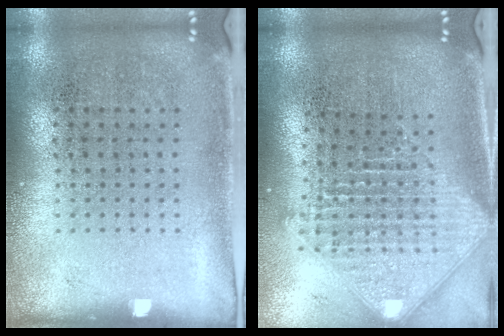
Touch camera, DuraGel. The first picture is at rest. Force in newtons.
{"total": 2.5, "press": 1.9, "slide": 1.6}